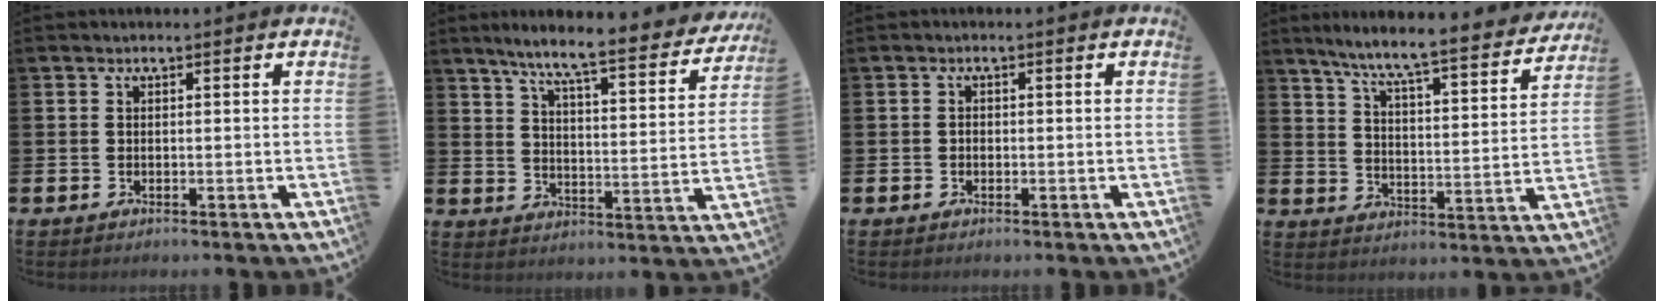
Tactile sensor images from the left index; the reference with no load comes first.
{"total": 7.6, "force": [6.5, 0.4, 3.9], "torque": [-0.086, -0.055, 0.103]}
{"total": 0.7, "force": [-0.3, 0.5, 0.2], "torque": [-0.012, 0.006, -0.007]}
{"total": 7.4, "force": [6.7, 0.2, 3.2], "torque": [-0.085, -0.055, 0.108]}